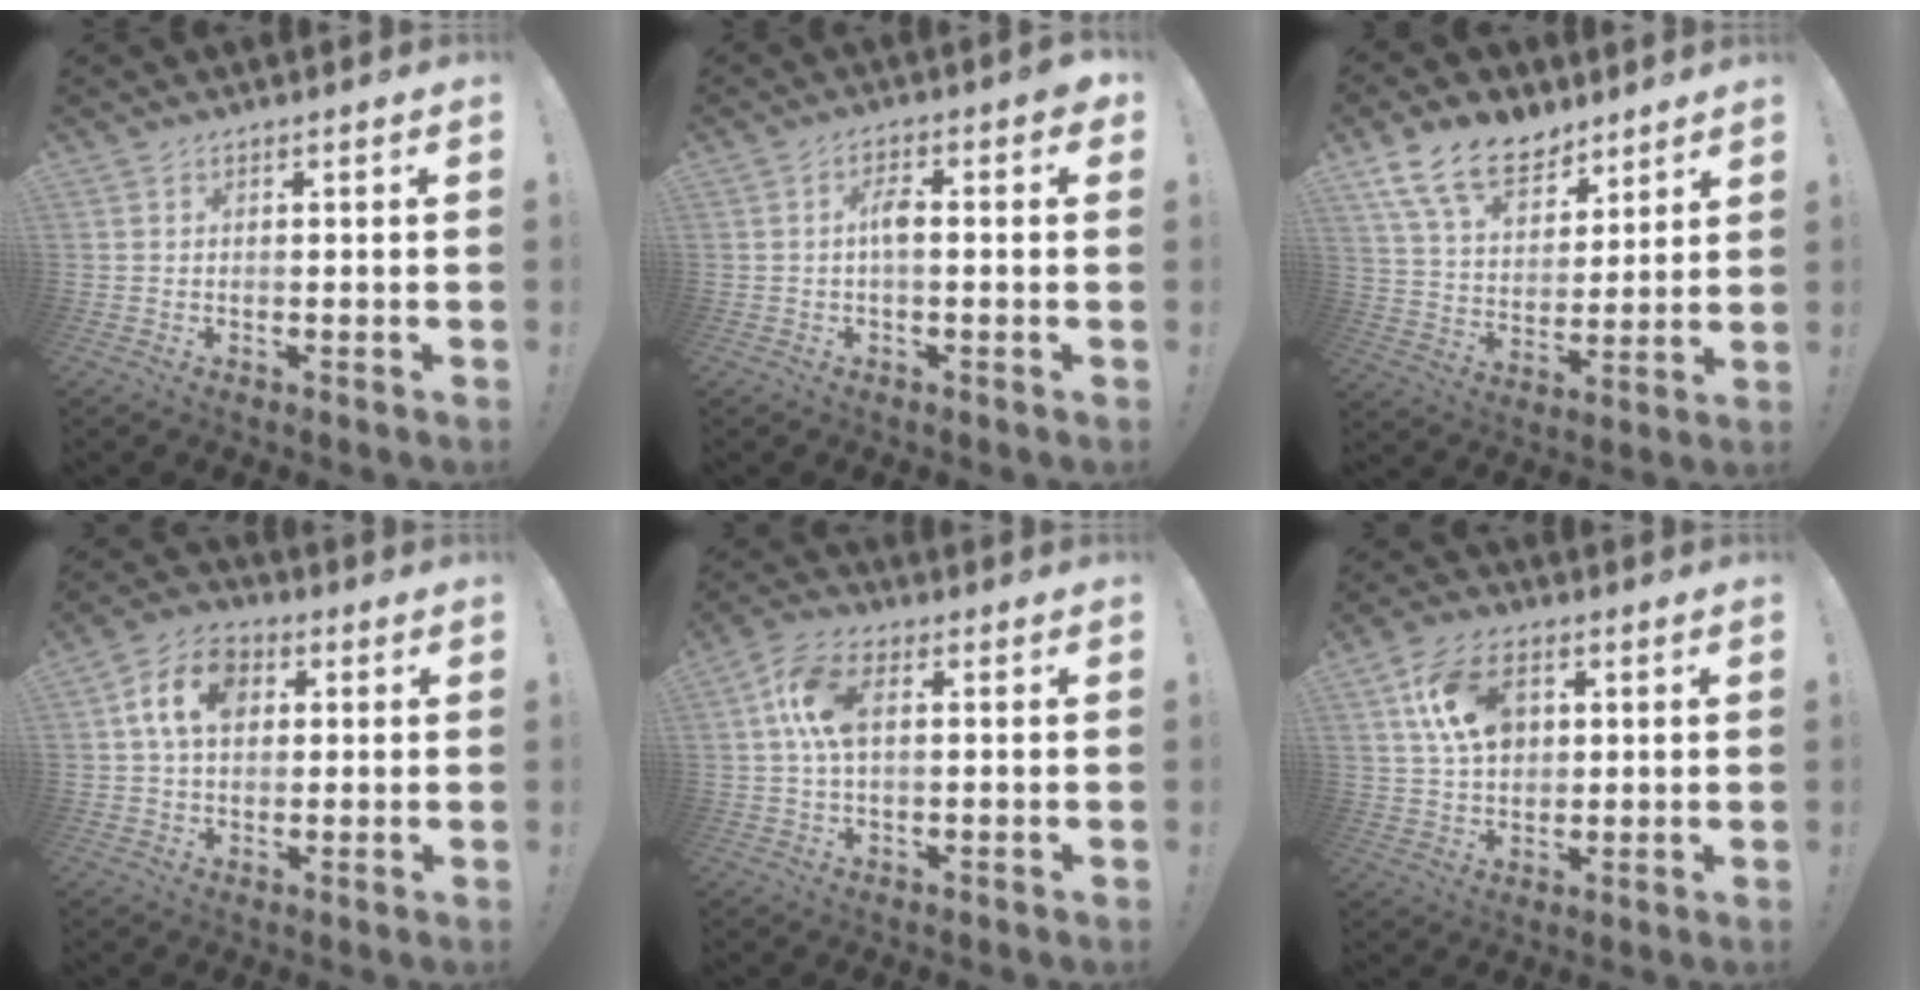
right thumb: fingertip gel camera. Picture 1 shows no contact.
{"total": 5.1, "force": [-0.1, 1.9, 4.7], "torque": [-0.082, 0.009, -0.006]}
{"total": 16.1, "force": [10.9, 9.1, 7.6], "torque": [-0.137, -0.066, 0.204]}
{"total": 11.9, "force": [3.4, 8.4, 7.7], "torque": [-0.126, 0.015, 0.066]}
{"total": 10.1, "force": [2.0, 5.8, 8.1], "torque": [-0.162, 0.006, 0.037]}
{"total": 14.0, "force": [4.5, 9.5, 9.3], "torque": [-0.157, 0.005, 0.089]}